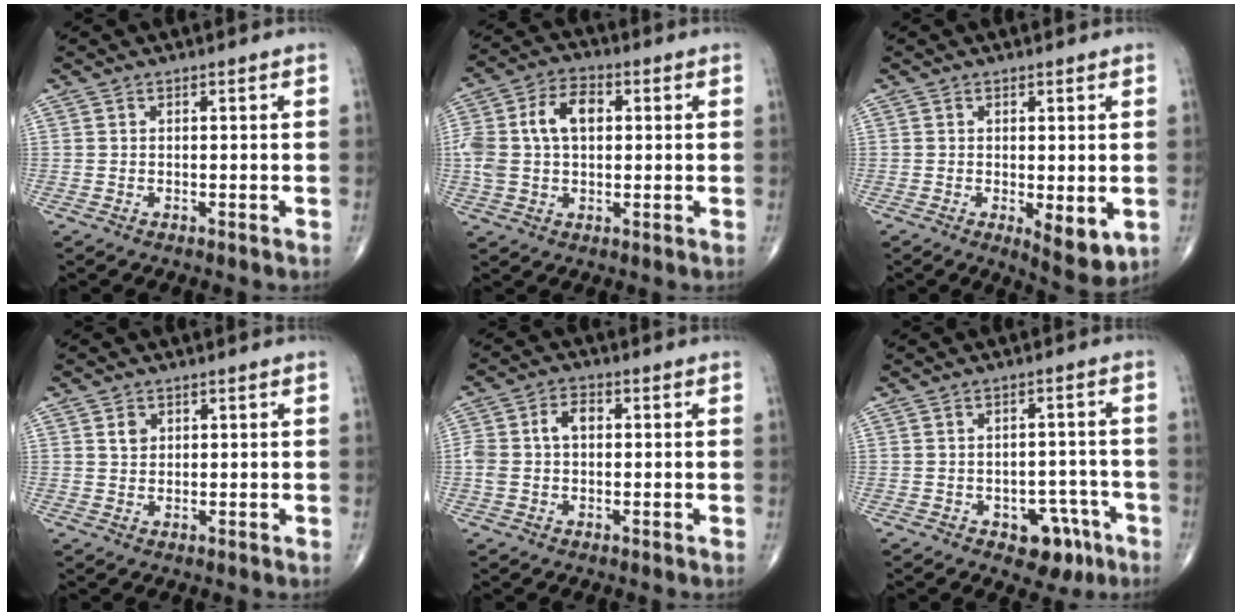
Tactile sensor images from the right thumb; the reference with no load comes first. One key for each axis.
{"total": 11.5, "fx": 1.7, "fy": 7.3, "fz": 8.7, "tx": -0.171, "ty": 0.025, "tz": 0.029}
{"total": 6.1, "fx": -1.1, "fy": 2.3, "fz": 5.5, "tx": -0.072, "ty": -0.019, "tz": -0.010}
{"total": 2.1, "fx": 0.8, "fy": 1.6, "fz": 1.0, "tx": -0.010, "ty": -0.004, "tz": 0.014}
{"total": 5.8, "fx": 0.4, "fy": 3.8, "fz": 4.3, "tx": -0.092, "ty": 0.025, "tz": 0.006}
{"total": 7.2, "fx": -3.8, "fy": 4.5, "fz": 4.2, "tx": -0.019, "ty": 0.029, "tz": -0.044}